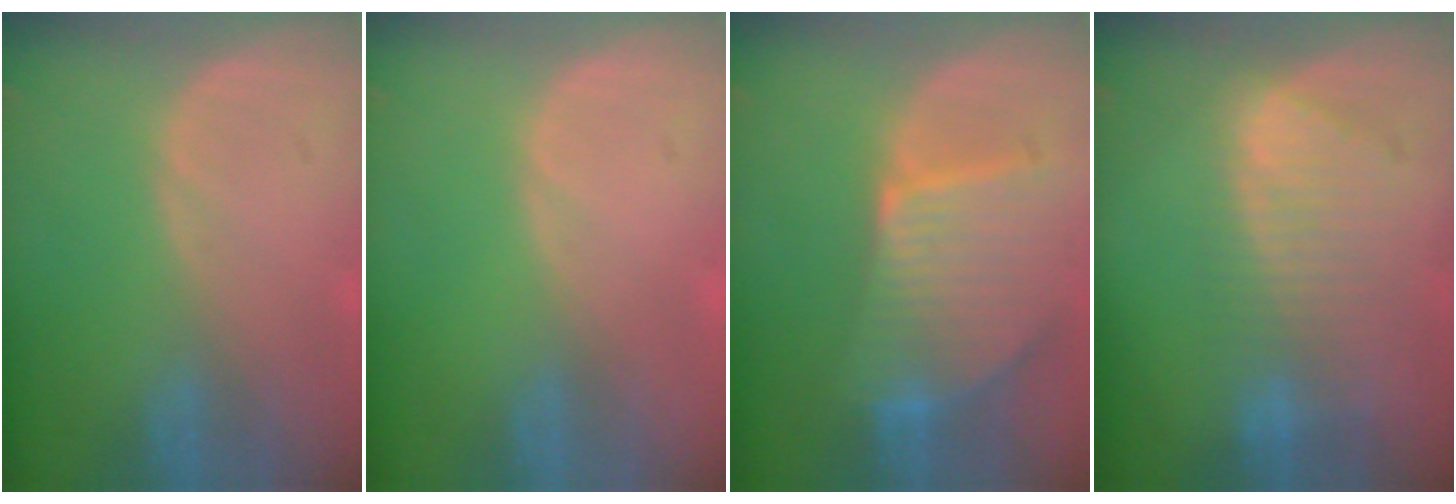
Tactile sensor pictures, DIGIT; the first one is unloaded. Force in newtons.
{"total": 0.0}
{"total": 9.4, "press": 8.2, "slide": 4.6}
{"total": 8.1, "press": 7.6, "slide": 3.0}